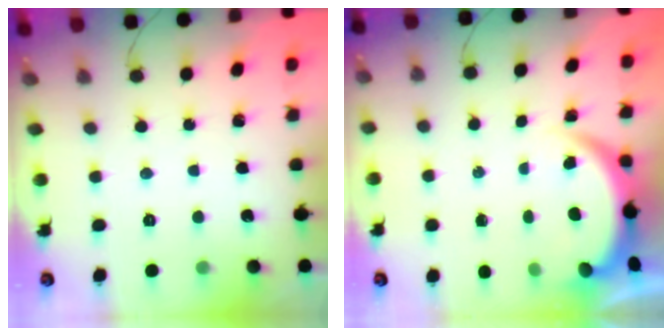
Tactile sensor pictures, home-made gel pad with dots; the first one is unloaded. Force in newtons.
{"total": 3.8, "press": 3.8, "slide": 0.5}